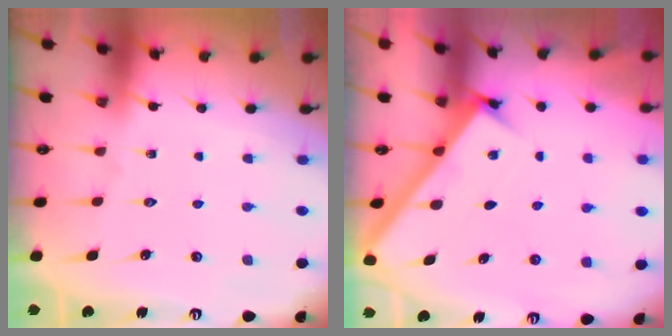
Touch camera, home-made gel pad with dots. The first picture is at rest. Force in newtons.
{"total": 3.0, "press": 3.0, "slide": 0.2}